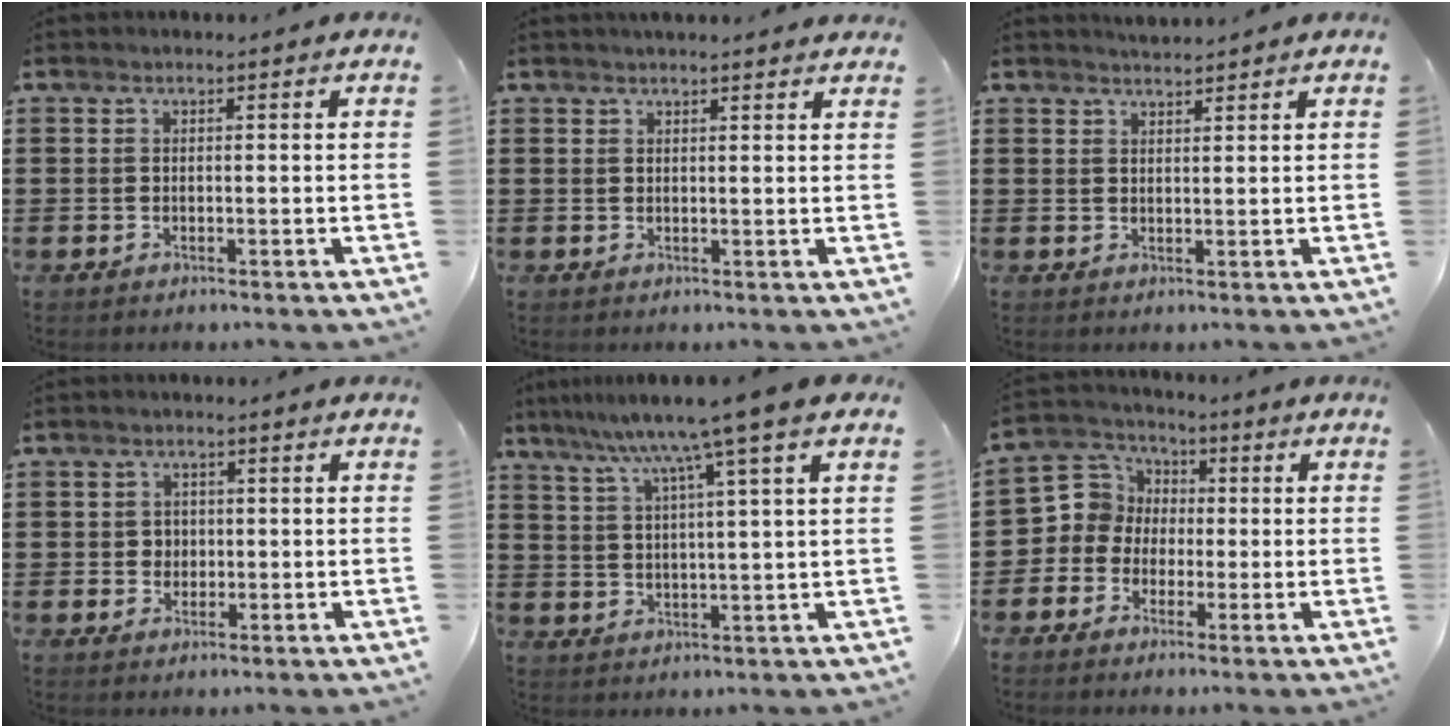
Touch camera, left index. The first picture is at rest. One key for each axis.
{"total": 1.8, "fx": 1.7, "fy": 0.0, "fz": 0.5, "tx": -0.013, "ty": 0.002, "tz": 0.034}
{"total": 1.7, "fx": 1.7, "fy": 0.0, "fz": 0.0, "tx": -0.004, "ty": 0.002, "tz": 0.033}
{"total": 2.0, "fx": 0.2, "fy": 1.9, "fz": 0.5, "tx": -0.018, "ty": 0.010, "tz": 0.000}
{"total": 8.8, "fx": 6.1, "fy": -1.2, "fz": 6.2, "tx": -0.141, "ty": -0.025, "tz": 0.096}
{"total": 5.5, "fx": -1.2, "fy": 5.3, "fz": 0.6, "tx": -0.045, "ty": 0.008, "tz": -0.030}